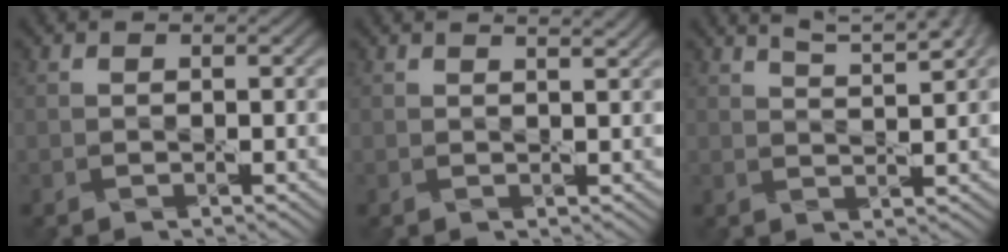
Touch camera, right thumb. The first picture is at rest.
{"total": 2.0, "force": [1.6, 0.6, 1.0], "torque": [-0.006, -0.002, 0.003]}
{"total": 6.0, "force": [4.6, 1.1, 3.7], "torque": [-0.060, 0.011, 0.060]}